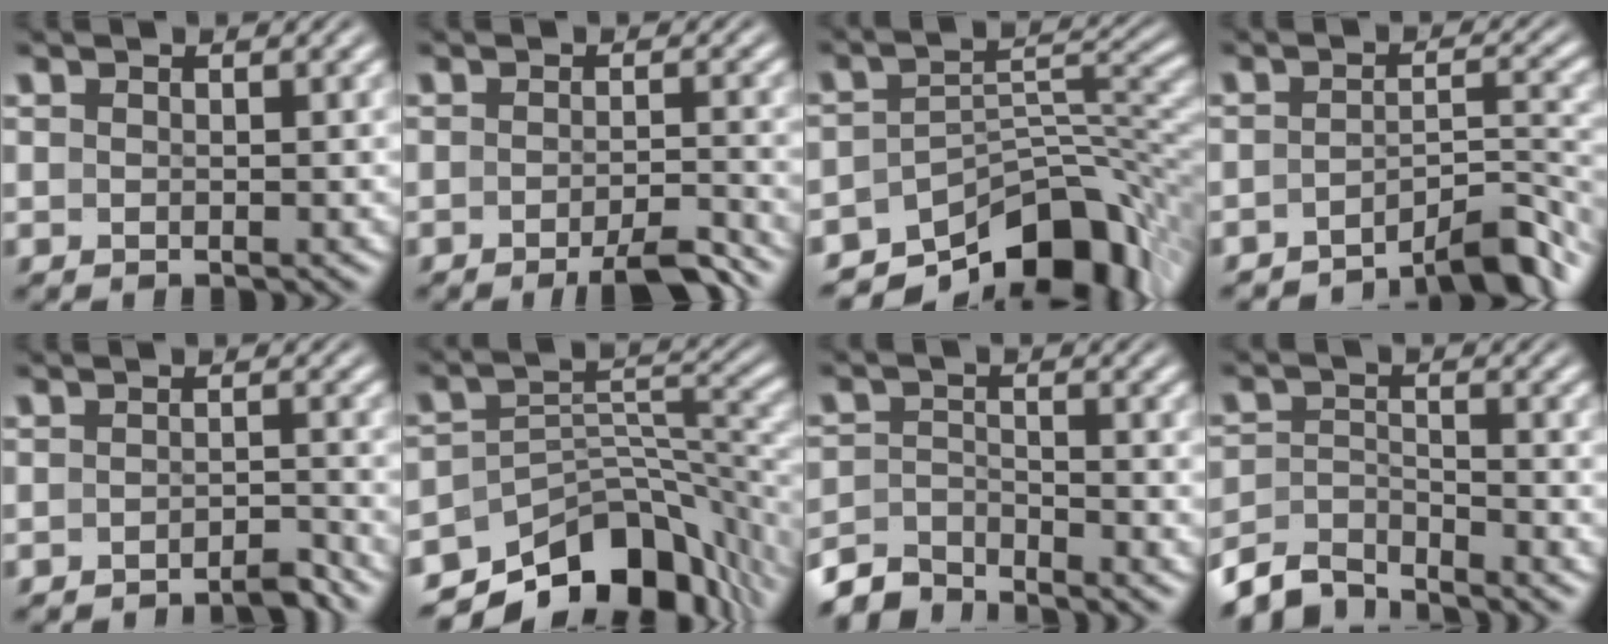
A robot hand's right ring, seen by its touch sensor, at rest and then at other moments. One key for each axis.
{"total": 3.7, "fx": -3.1, "fy": 0.0, "fz": 2.0, "tx": -0.023, "ty": -0.003, "tz": -0.054}
{"total": 13.8, "fx": -8.3, "fy": 6.8, "fz": 8.6, "tx": -0.111, "ty": -0.032, "tz": -0.115}
{"total": 6.0, "fx": -4.9, "fy": 1.3, "fz": 3.3, "tx": -0.036, "ty": -0.009, "tz": -0.075}
{"total": 2.6, "fx": -2.5, "fy": -0.1, "fz": 0.5, "tx": -0.005, "ty": -0.005, "tz": -0.045}
{"total": 15.3, "fx": -9.8, "fy": 8.0, "fz": 8.6, "tx": -0.126, "ty": -0.033, "tz": -0.134}
{"total": 4.4, "fx": -4.0, "fy": 1.2, "fz": 1.1, "tx": -0.018, "ty": -0.013, "tz": -0.069}
{"total": 5.2, "fx": -4.4, "fy": 2.1, "fz": 1.8, "tx": -0.039, "ty": -0.022, "tz": -0.071}